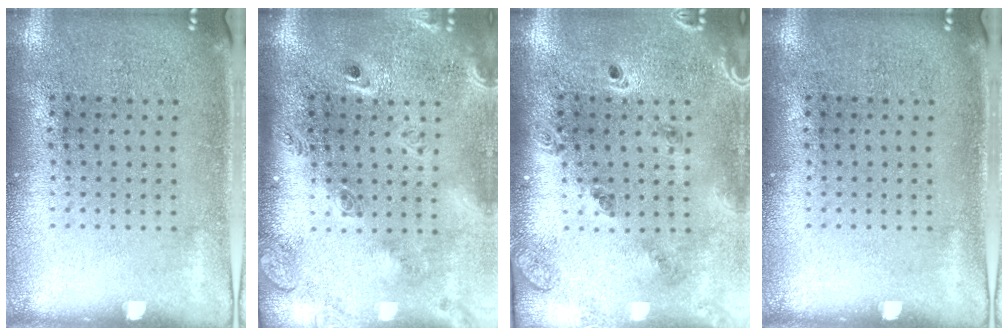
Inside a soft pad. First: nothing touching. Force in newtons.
{"total": 2.7, "press": 1.8, "slide": 1.9}
{"total": 1.4, "press": 1.3, "slide": 0.2}
{"total": 0.0}